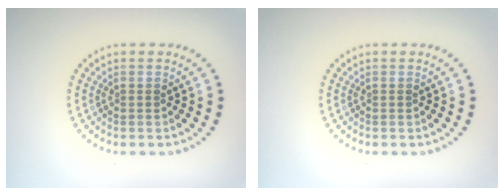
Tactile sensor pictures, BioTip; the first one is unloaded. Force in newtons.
{"total": 0.0}